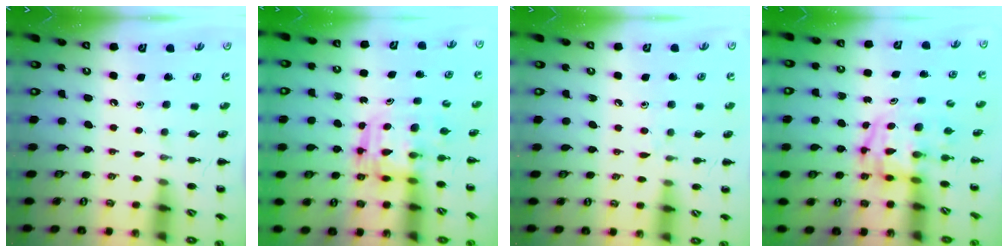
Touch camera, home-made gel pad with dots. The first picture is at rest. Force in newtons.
{"total": 3.1, "press": 3.1, "slide": 0.3}
{"total": 4.3, "press": 4.0, "slide": 1.7}
{"total": 3.8, "press": 3.8, "slide": 0.7}